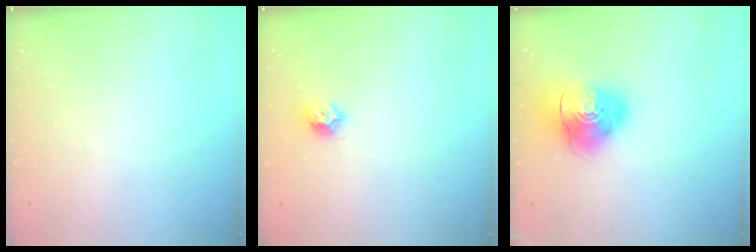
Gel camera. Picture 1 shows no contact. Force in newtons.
{"total": 7.6, "press": 7.6, "slide": 0.2}
{"total": 12.8, "press": 12.6, "slide": 2.1}